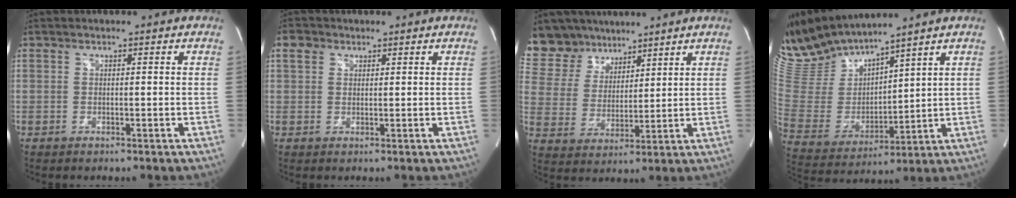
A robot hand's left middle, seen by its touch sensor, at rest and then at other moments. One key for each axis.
{"total": 2.5, "fx": 1.3, "fy": 2.0, "fz": 0.8, "tx": -0.017, "ty": 0.014, "tz": 0.023}
{"total": 11.9, "fx": 9.7, "fy": 6.8, "fz": 1.1, "tx": -0.032, "ty": 0.024, "tz": 0.194}
{"total": 13.4, "fx": 12.5, "fy": 1.0, "fz": 4.7, "tx": -0.113, "ty": -0.004, "tz": 0.266}